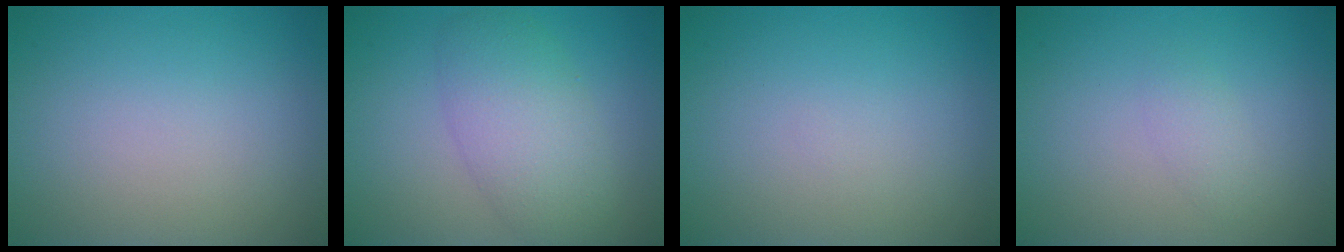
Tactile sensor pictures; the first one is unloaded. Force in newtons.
{"total": 5.2, "press": 5.2, "slide": 0.4}
{"total": 0.0}
{"total": 1.1, "press": 1.1, "slide": 0.0}